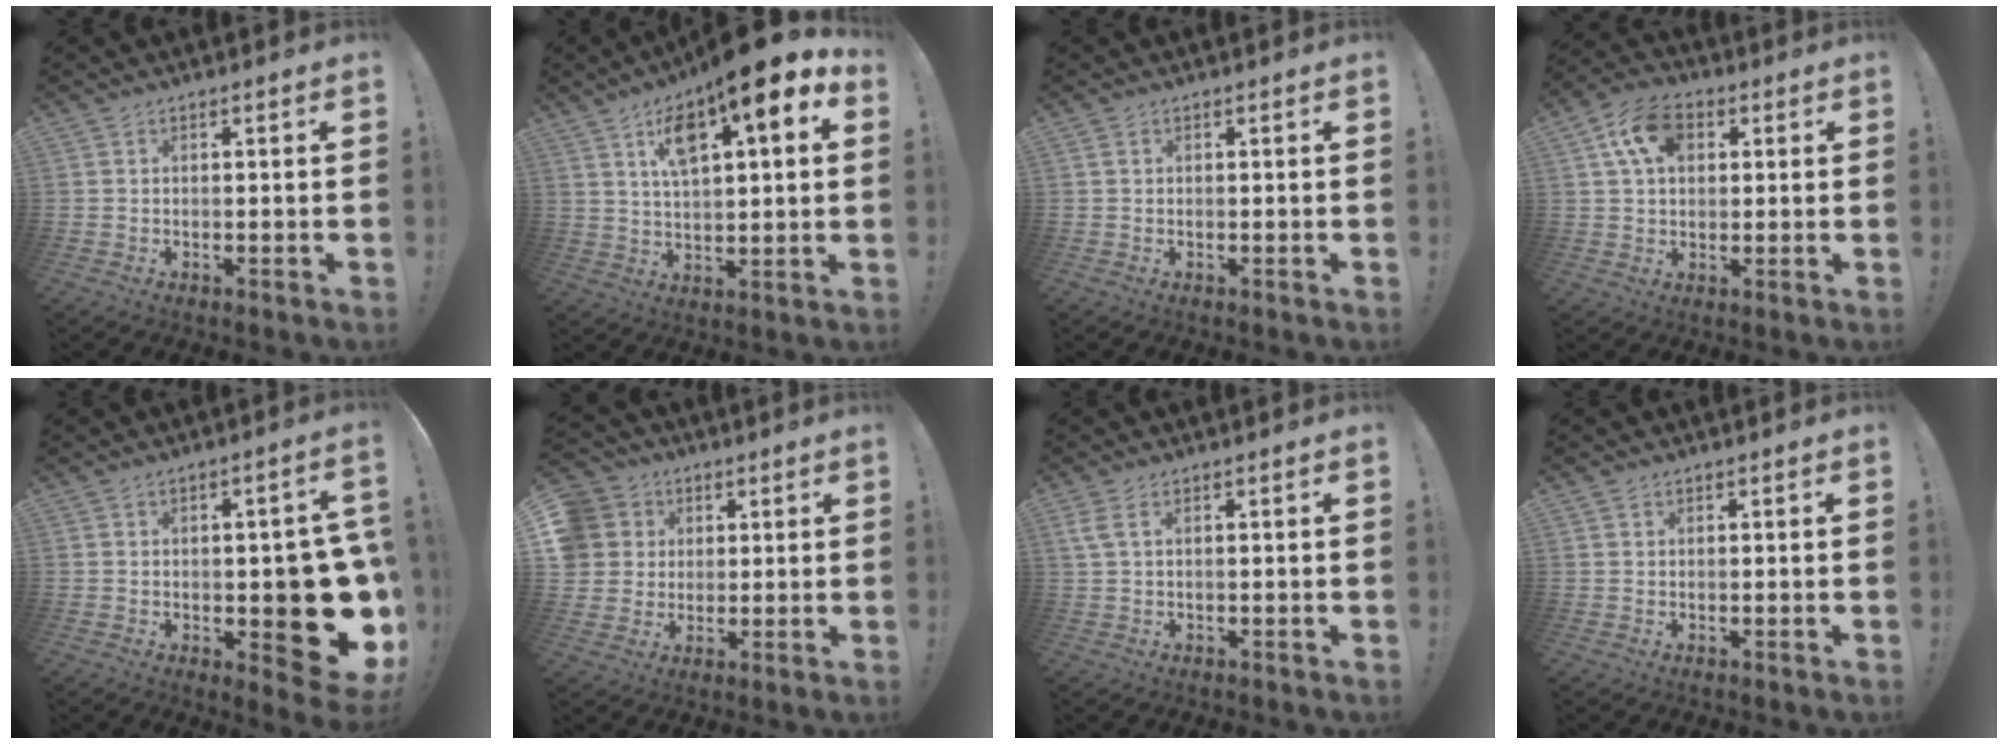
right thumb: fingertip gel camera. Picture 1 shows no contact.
{"total": 14.8, "force": [7.2, 4.6, 12.0], "torque": [-0.200, -0.025, 0.116]}
{"total": 0.0}
{"total": 11.4, "force": [4.3, 7.4, 7.5], "torque": [-0.125, 0.006, 0.084]}
{"total": 15.1, "force": [-3.1, 6.7, 13.1], "torque": [-0.135, 0.007, -0.036]}
{"total": 11.1, "force": [2.8, 10.2, 3.5], "torque": [-0.053, -0.005, 0.062]}
{"total": 2.9, "force": [1.3, 0.8, 2.5], "torque": [-0.057, 0.003, 0.026]}
{"total": 0.9, "force": [0.6, 0.5, 0.2], "torque": [-0.001, -0.001, 0.012]}